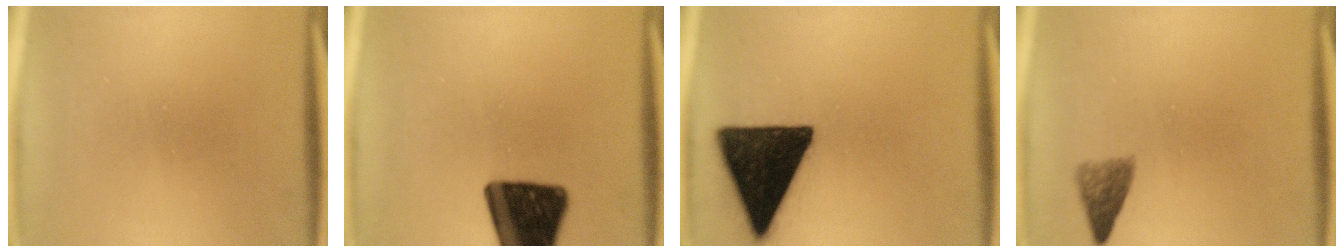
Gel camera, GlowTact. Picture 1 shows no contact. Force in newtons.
{"total": 16.8}
{"total": 18.1}
{"total": 2.9}